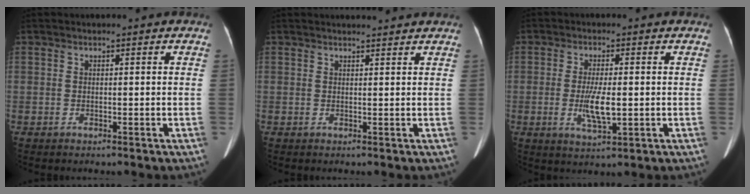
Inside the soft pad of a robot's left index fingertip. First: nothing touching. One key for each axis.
{"total": 3.1, "fx": 3.1, "fy": 0.1, "fz": 0.7, "tx": -0.013, "ty": 0.012, "tz": 0.037}
{"total": 5.3, "fx": -0.6, "fy": 1.1, "fz": 5.1, "tx": -0.105, "ty": -0.012, "tz": -0.009}